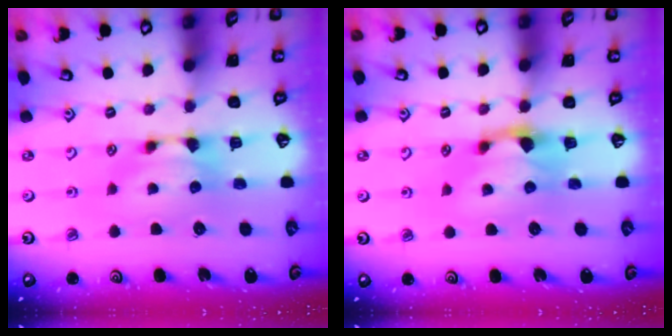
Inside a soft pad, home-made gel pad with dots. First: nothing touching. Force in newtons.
{"total": 1.1, "press": 0.1, "slide": 1.1}